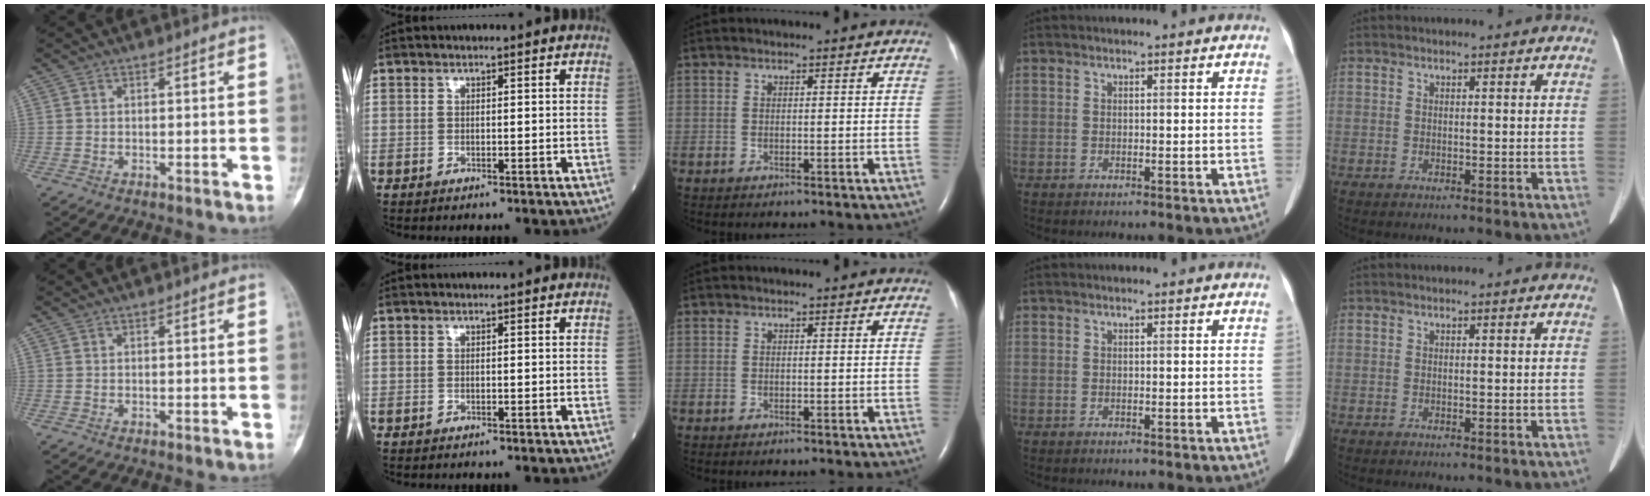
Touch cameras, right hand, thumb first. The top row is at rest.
{}